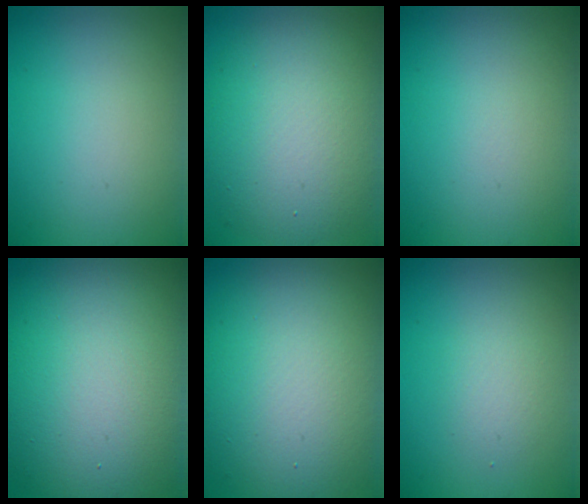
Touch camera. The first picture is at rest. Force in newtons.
{"total": 9.4, "press": 9.4, "slide": 0.6}
{"total": 0.0}
{"total": 16.3, "press": 16.3, "slide": 0.9}
{"total": 13.5, "press": 13.5, "slide": 0.5}
{"total": 1.6, "press": 1.6, "slide": 0.1}